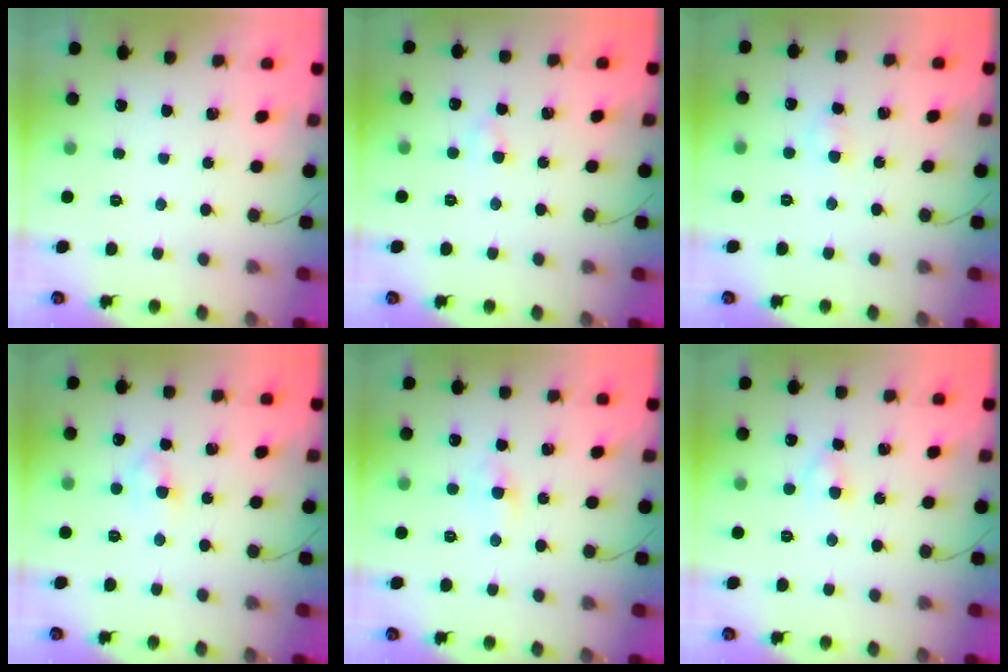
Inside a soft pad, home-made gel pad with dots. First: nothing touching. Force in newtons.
{"total": 2.3, "press": 2.1, "slide": 0.8}
{"total": 2.5, "press": 2.3, "slide": 1.1}
{"total": 3.7, "press": 3.4, "slide": 1.4}
{"total": 3.4, "press": 3.2, "slide": 1.0}
{"total": 2.7, "press": 2.5, "slide": 1.2}